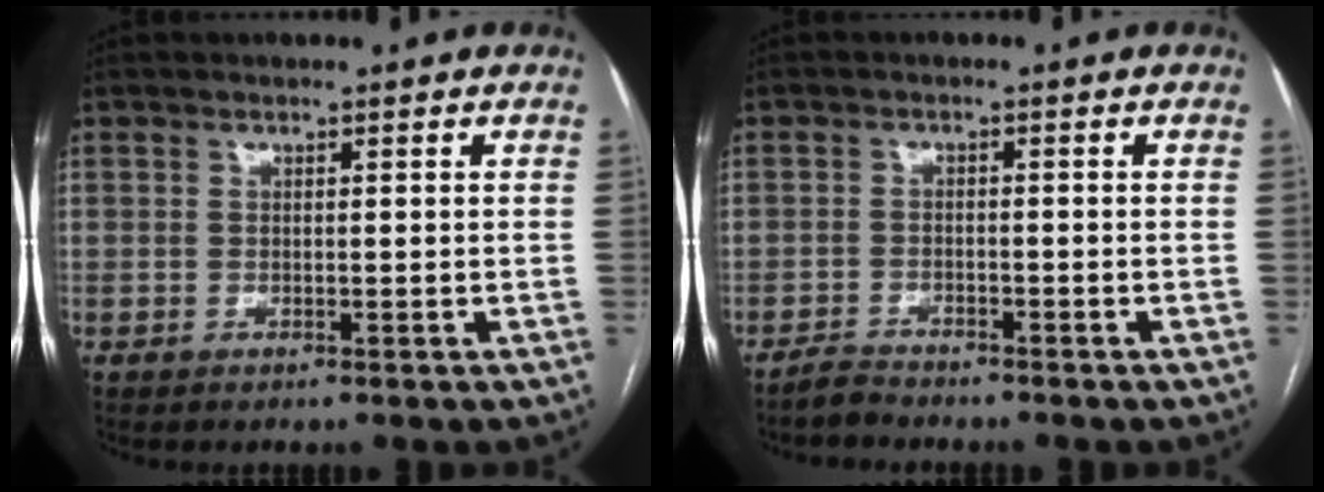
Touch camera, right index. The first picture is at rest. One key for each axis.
{"total": 2.2, "fx": -2.2, "fy": 0.2, "fz": 0.1, "tx": -0.006, "ty": -0.008, "tz": -0.042}